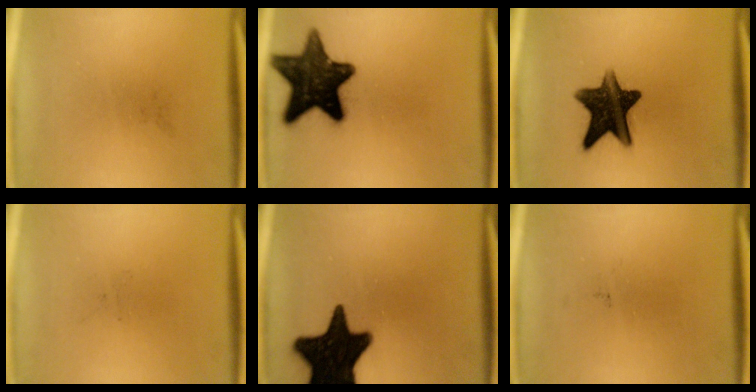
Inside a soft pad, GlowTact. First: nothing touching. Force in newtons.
{"total": 16.6}
{"total": 12.8}
{"total": 0.0}
{"total": 18.6}
{"total": 0.0}